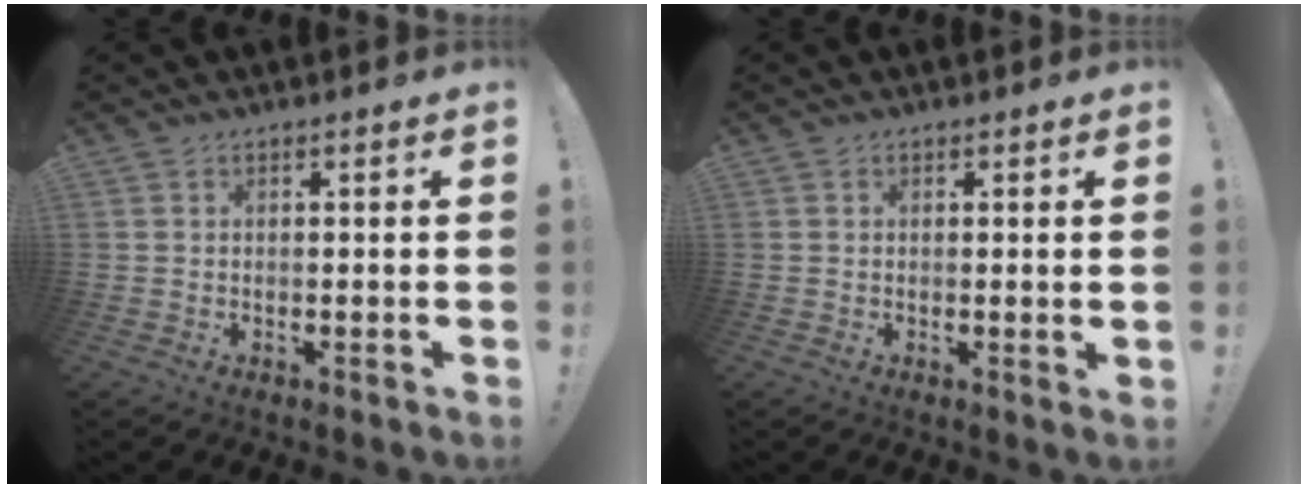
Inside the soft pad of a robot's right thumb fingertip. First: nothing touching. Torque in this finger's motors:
{"motor_torque": [-0.25, 0.23, -0.11, 0.04, -0.08]}